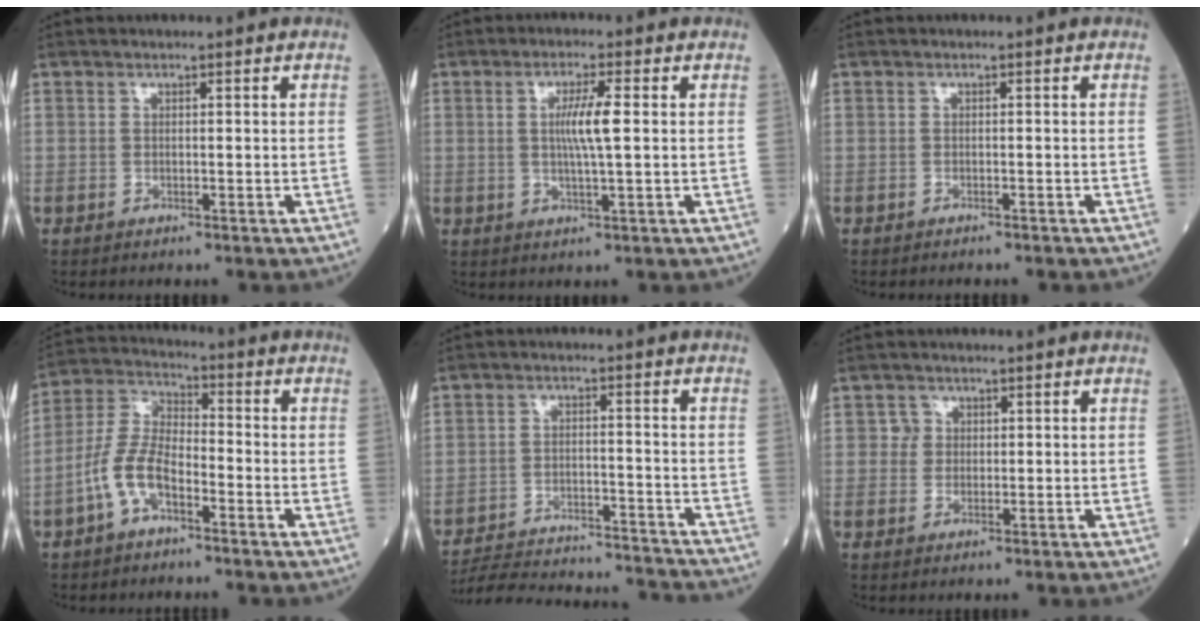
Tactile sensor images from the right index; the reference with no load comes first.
{"total": 5.0, "force": [0.7, -0.1, 4.9], "torque": [-0.093, 0.000, 0.014]}
{"total": 1.8, "force": [-1.6, 0.3, 0.7], "torque": [-0.017, -0.002, -0.015]}
{"total": 8.2, "force": [-3.8, 3.7, 6.3], "torque": [-0.148, 0.016, -0.077]}
{"total": 19.0, "force": [-18.3, 1.7, 5.0], "torque": [-0.105, -0.011, -0.255]}
{"total": 1.7, "force": [0.5, 1.7, 0.1], "torque": [0.005, 0.001, 0.006]}